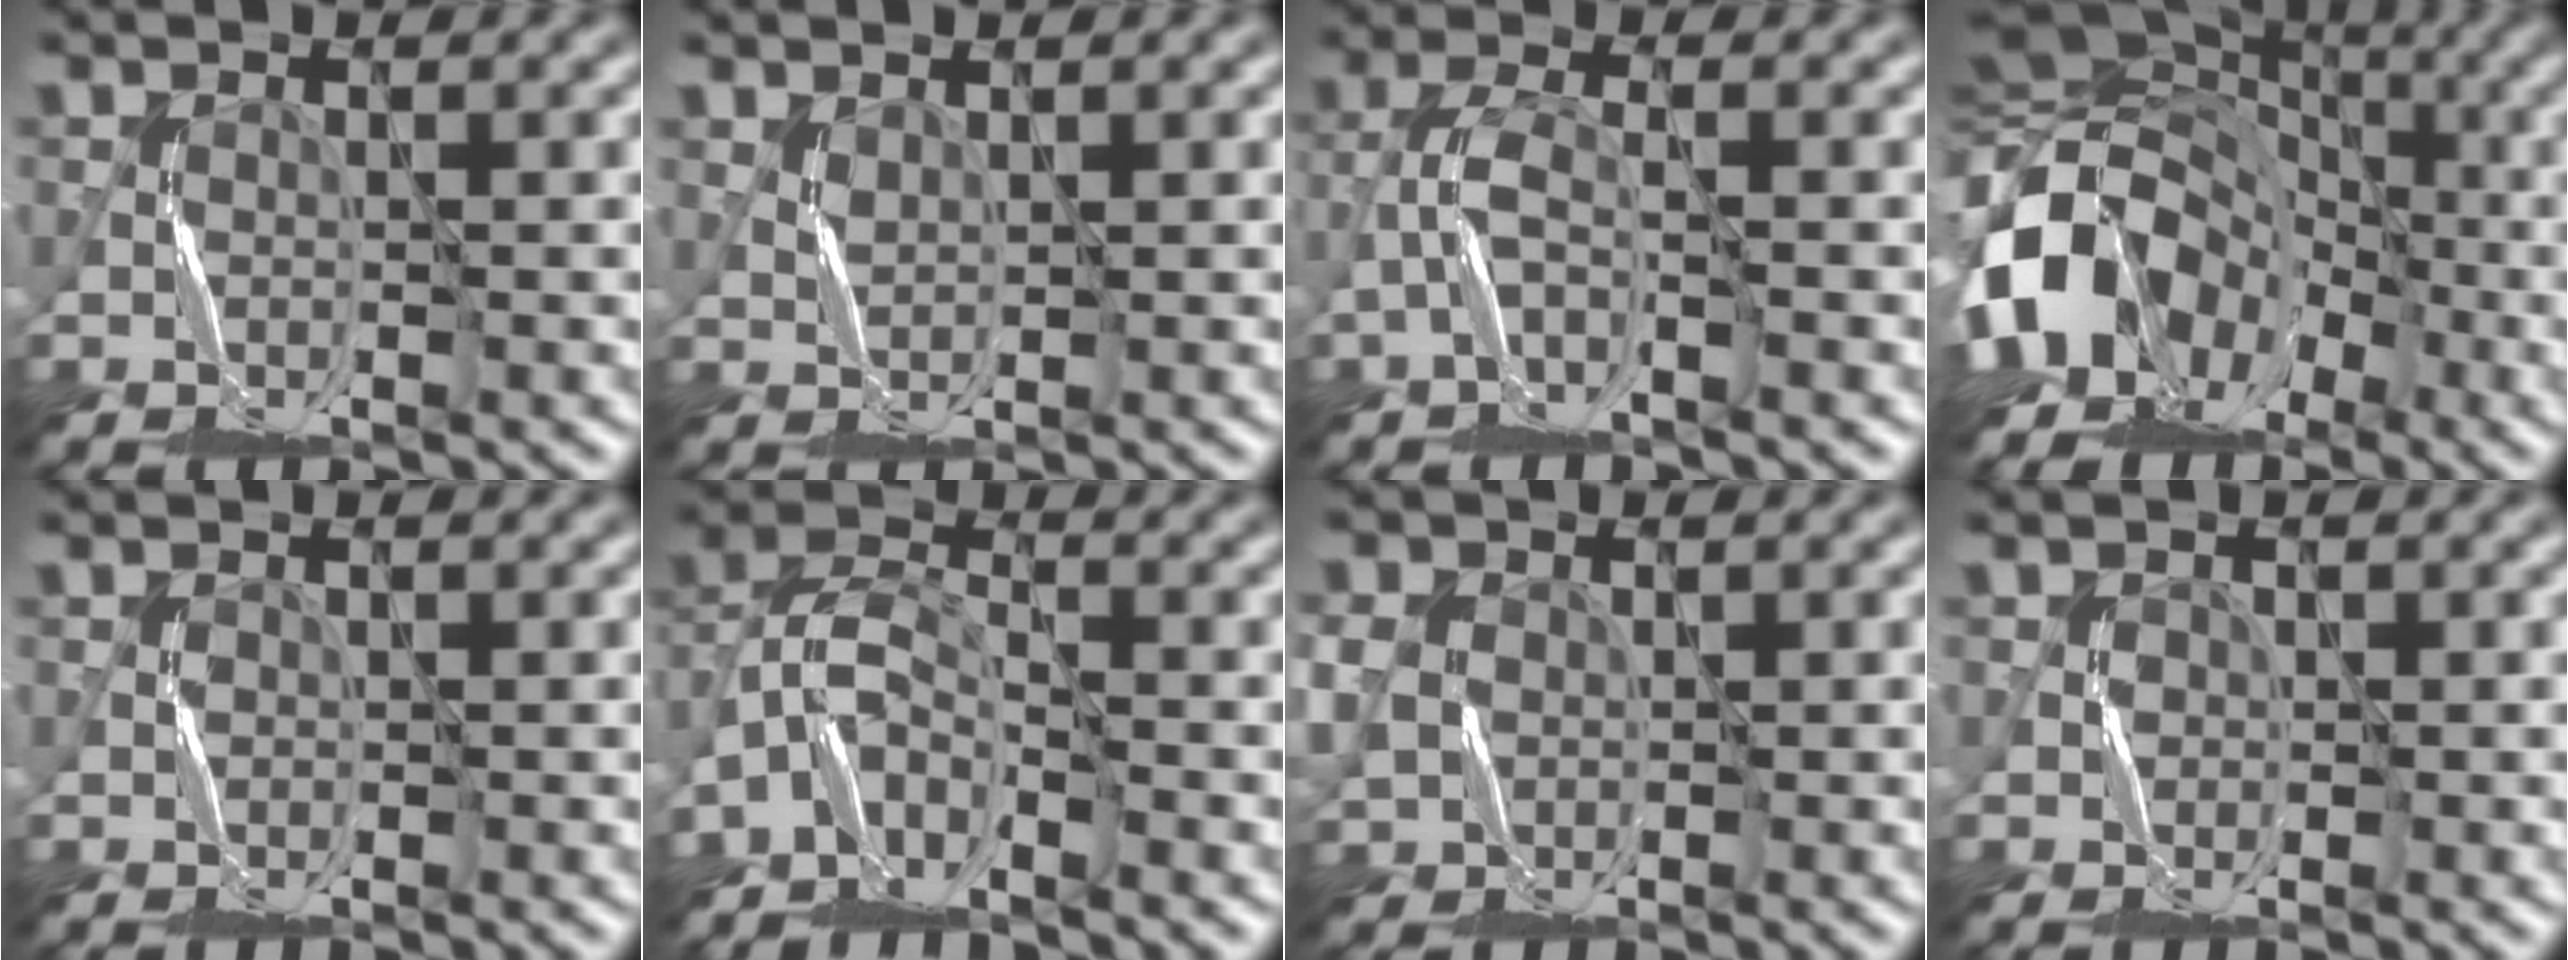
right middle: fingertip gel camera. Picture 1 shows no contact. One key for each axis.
{"total": 0.8, "fx": 0.7, "fy": 0.2, "fz": 0.2, "tx": -0.010, "ty": 0.002, "tz": 0.019}
{"total": 2.2, "fx": -1.6, "fy": 0.3, "fz": 1.4, "tx": -0.037, "ty": 0.010, "tz": -0.040}
{"total": 15.8, "fx": -5.8, "fy": 12.2, "fz": 8.1, "tx": -0.173, "ty": -0.009, "tz": -0.111}
{"total": 0.6, "fx": -0.2, "fy": 0.5, "fz": -0.1, "tx": 0.004, "ty": 0.003, "tz": -0.004}
{"total": 4.0, "fx": -3.4, "fy": 1.4, "fz": 1.6, "tx": -0.033, "ty": 0.007, "tz": -0.079}
{"total": 2.9, "fx": 0.0, "fy": 2.6, "fz": 1.4, "tx": -0.044, "ty": 0.003, "tz": -0.001}
{"total": 1.2, "fx": 0.2, "fy": 1.2, "fz": 0.0, "tx": 0.001, "ty": 0.002, "tz": 0.001}